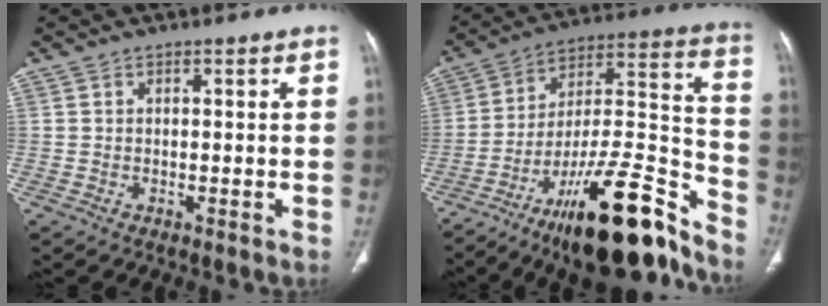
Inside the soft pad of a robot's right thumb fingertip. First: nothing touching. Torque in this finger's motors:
{"motor_torque": [3.59, 1.29, 1.56, -1.21, 0.47]}